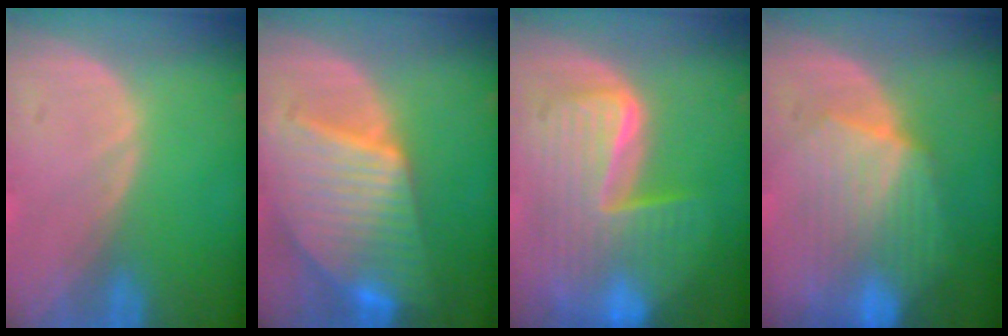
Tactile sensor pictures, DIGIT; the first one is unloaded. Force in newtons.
{"total": 10.0, "press": 10.0, "slide": 0.7}
{"total": 9.9, "press": 9.9, "slide": 0.9}
{"total": 7.7, "press": 7.6, "slide": 0.7}